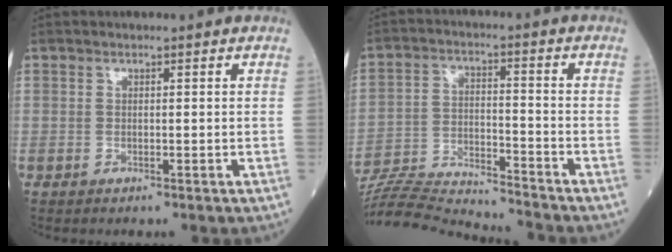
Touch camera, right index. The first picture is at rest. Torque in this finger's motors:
{"motor_torque": [-0.37, -0.20, 0.02, 0.01]}